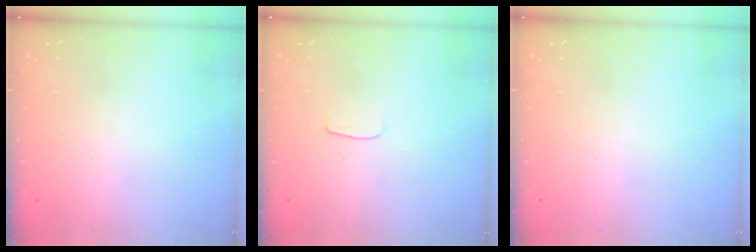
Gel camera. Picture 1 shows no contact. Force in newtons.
{"total": 3.0, "press": 3.0, "slide": 0.3}
{"total": 0.0}